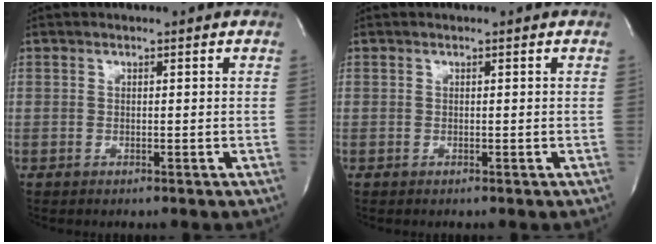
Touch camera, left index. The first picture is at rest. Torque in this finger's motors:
{"motor_torque": [0.00, 0.00, 0.00, 0.00]}